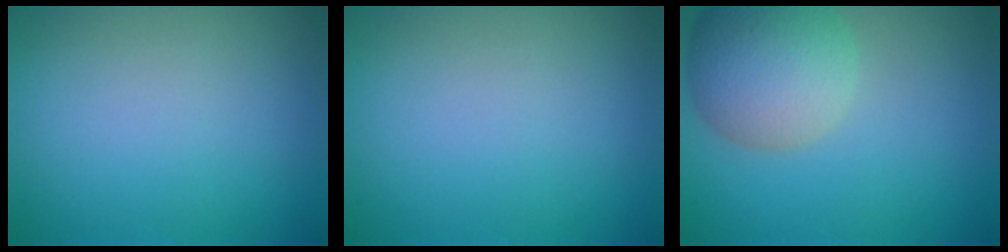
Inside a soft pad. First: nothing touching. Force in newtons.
{"total": 0.0}
{"total": 7.0, "press": 7.0, "slide": 0.3}